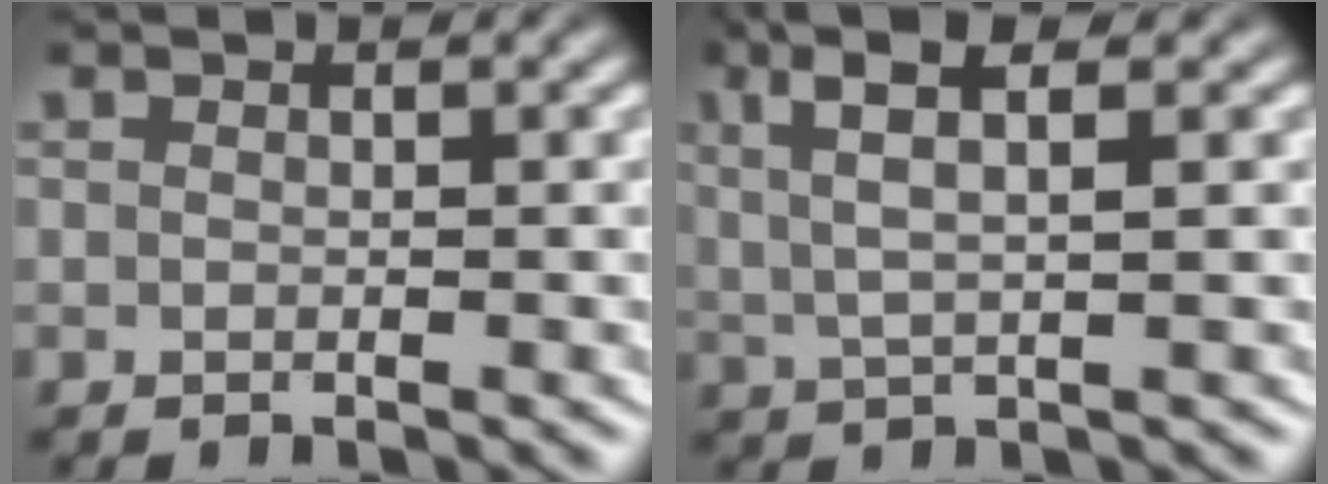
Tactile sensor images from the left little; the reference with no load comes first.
{"total": 5.0, "force": [2.9, 1.1, 3.9], "torque": [-0.069, 0.013, 0.048]}